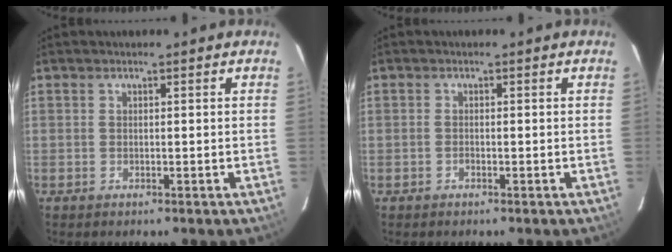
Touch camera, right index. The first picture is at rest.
{"total": 0.6, "force": [-0.4, 0.3, 0.3], "torque": [-0.005, 0.001, -0.009]}